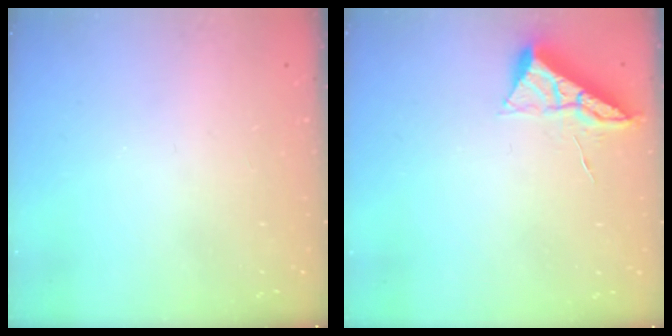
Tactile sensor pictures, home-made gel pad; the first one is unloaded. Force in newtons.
{"total": 6.6, "press": 6.6, "slide": 0.7}